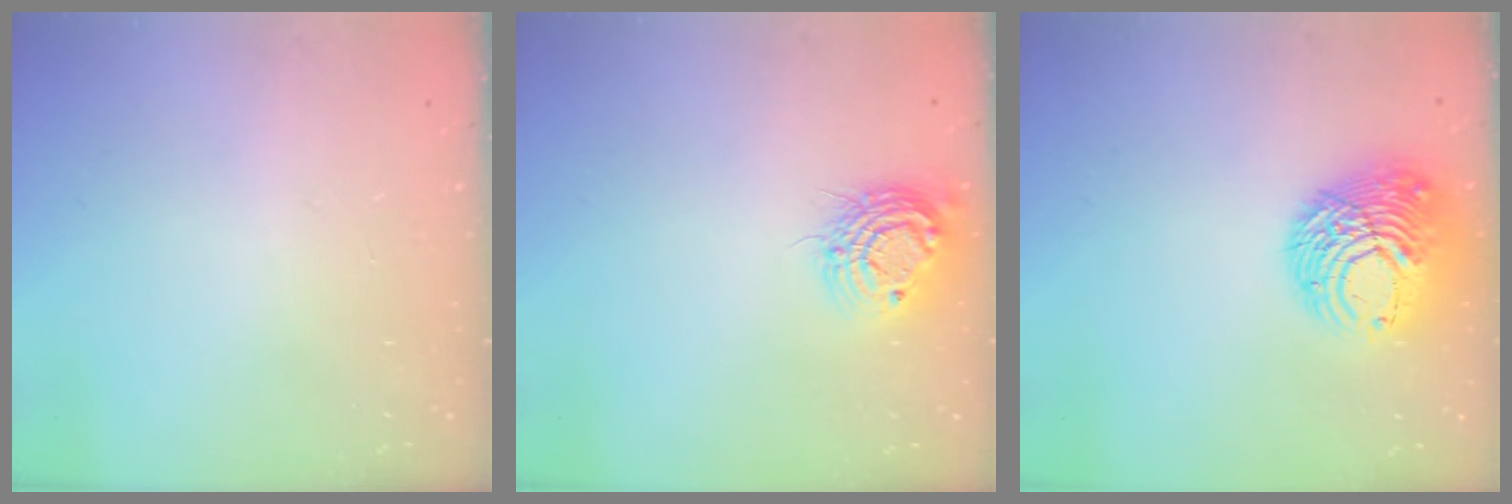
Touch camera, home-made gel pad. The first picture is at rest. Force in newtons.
{"total": 12.1, "press": 12.0, "slide": 0.9}
{"total": 12.5, "press": 12.5, "slide": 1.5}